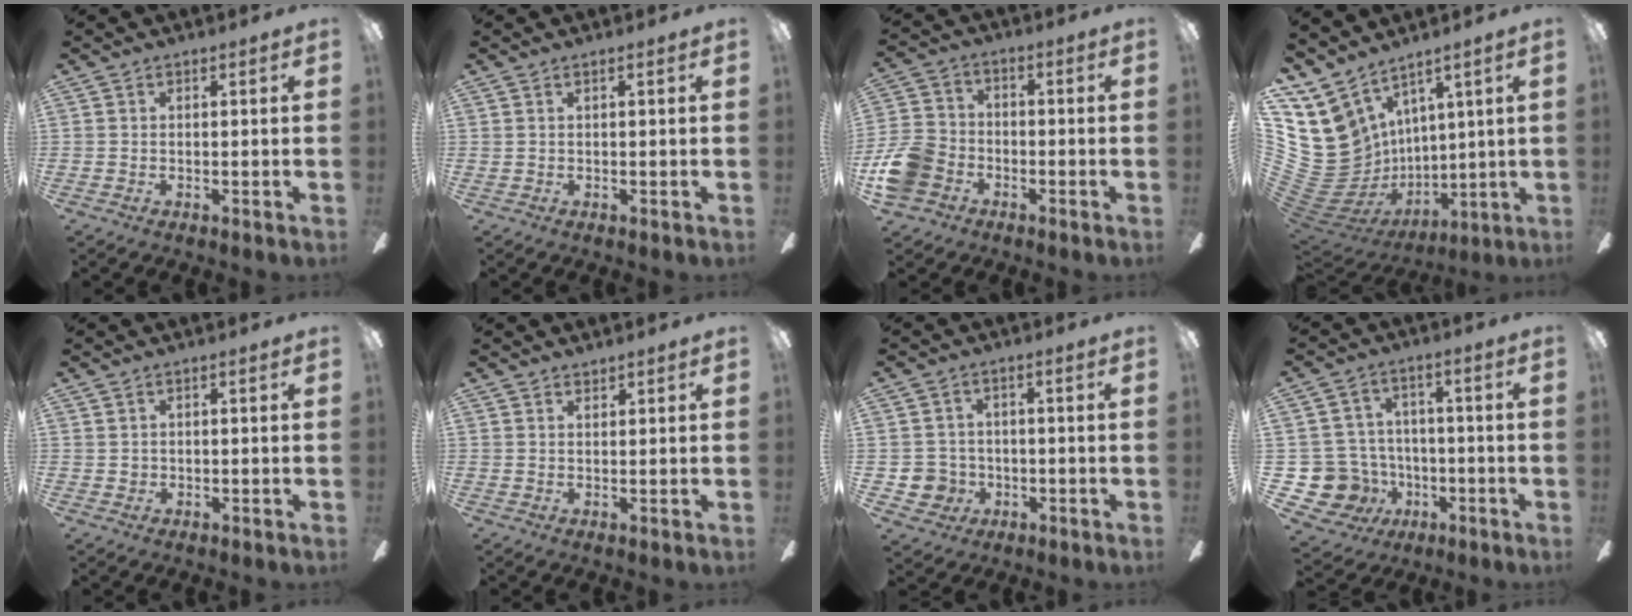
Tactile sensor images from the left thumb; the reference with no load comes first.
{"total": 0.8, "force": [0.0, 0.2, 0.8], "torque": [-0.014, 0.001, 0.000]}
{"total": 10.9, "force": [-4.9, 8.4, 4.7], "torque": [-0.117, 0.045, -0.092]}
{"total": 14.6, "force": [4.0, 12.2, 6.8], "torque": [-0.192, -0.069, 0.097]}
{"total": 0.8, "force": [-0.1, 0.8, 0.0], "torque": [-0.002, 0.003, -0.002]}
{"total": 1.1, "force": [1.0, 0.3, 0.1], "torque": [-0.003, -0.001, 0.020]}
{"total": 4.9, "force": [-0.8, 4.8, 0.4], "torque": [-0.031, 0.007, -0.011]}
{"total": 12.5, "force": [-4.2, 11.2, 3.8], "torque": [-0.122, 0.032, -0.064]}